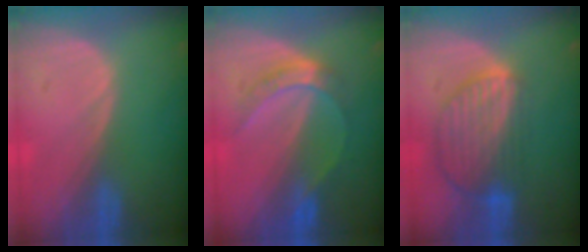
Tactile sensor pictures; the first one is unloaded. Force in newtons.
{"total": 5.0, "press": 4.8, "slide": 1.5}
{"total": 9.0, "press": 7.7, "slide": 4.6}